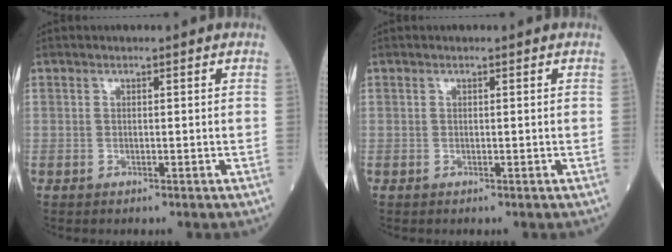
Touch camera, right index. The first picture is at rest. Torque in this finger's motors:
{"motor_torque": [0.00, -0.11, 0.06, 0.02]}